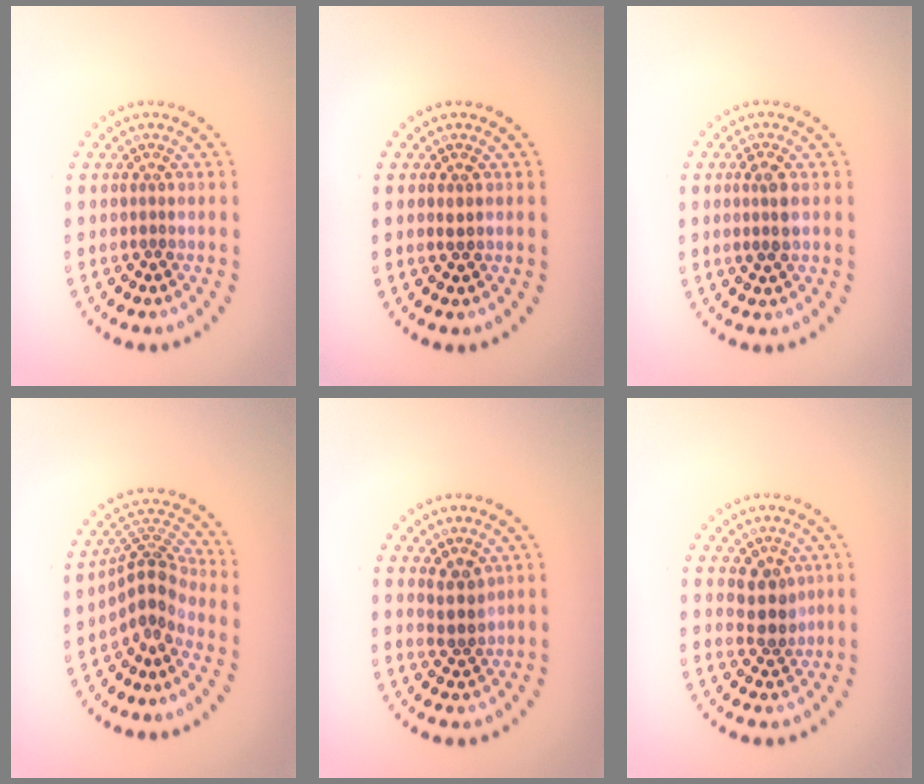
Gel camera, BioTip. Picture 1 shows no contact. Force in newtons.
{"total": 0.8, "press": 0.8, "slide": 0.1}
{"total": 1.9, "press": 1.8, "slide": 0.6}
{"total": 3.5, "press": 2.4, "slide": 2.5}
{"total": 2.3, "press": 2.0, "slide": 1.2}
{"total": 2.6, "press": 2.3, "slide": 1.2}